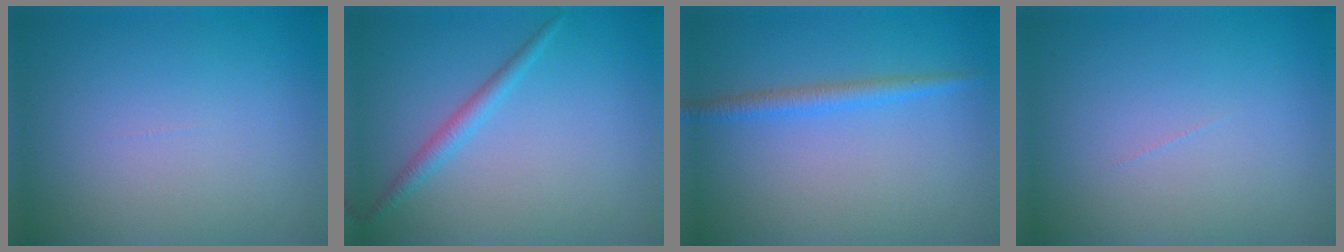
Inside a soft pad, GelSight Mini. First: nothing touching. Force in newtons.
{"total": 1.6, "press": 1.6, "slide": 0.0}
{"total": 1.8, "press": 1.8, "slide": 0.1}
{"total": 0.0}